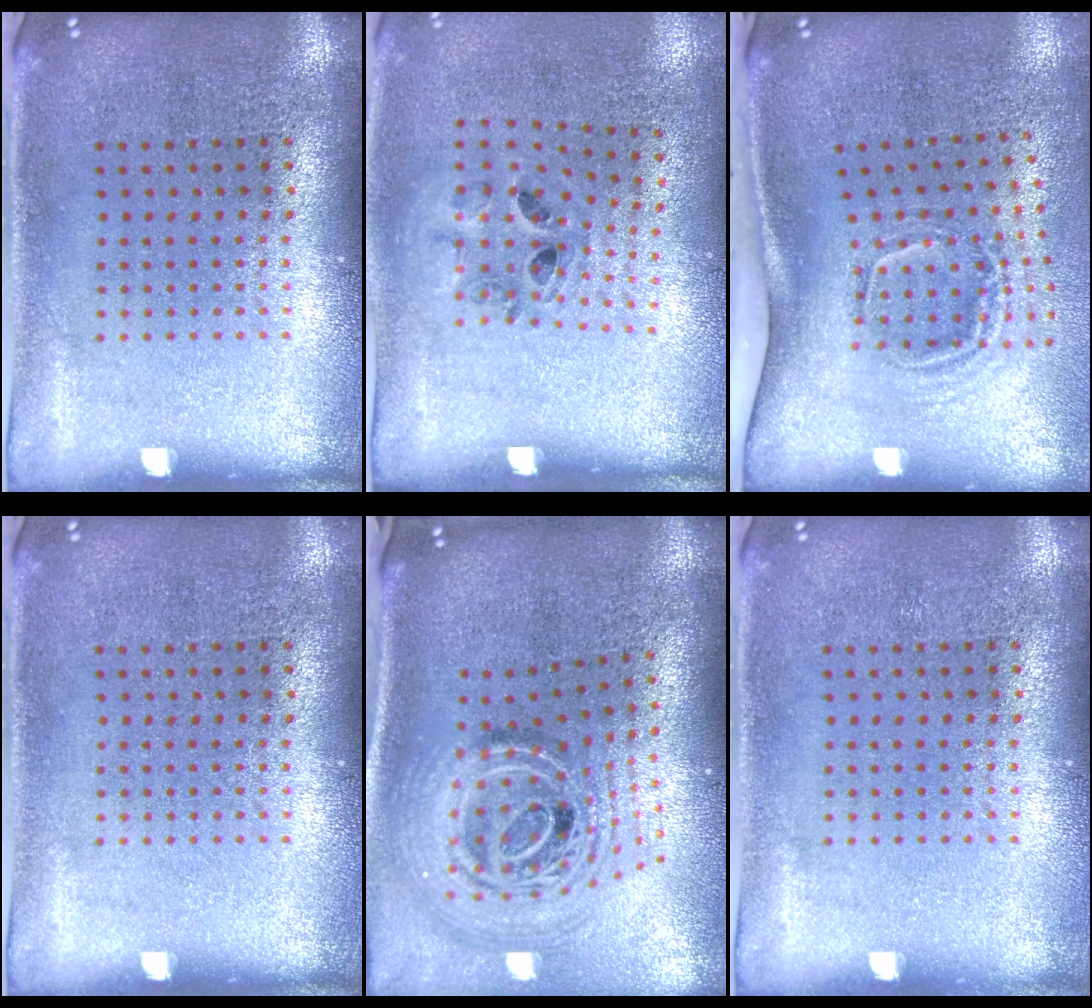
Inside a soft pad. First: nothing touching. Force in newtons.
{"total": 0.9, "press": 0.8, "slide": 0.5}
{"total": 2.1, "press": 1.3, "slide": 1.6}
{"total": 0.0}
{"total": 2.5, "press": 1.8, "slide": 1.8}
{"total": 0.0}